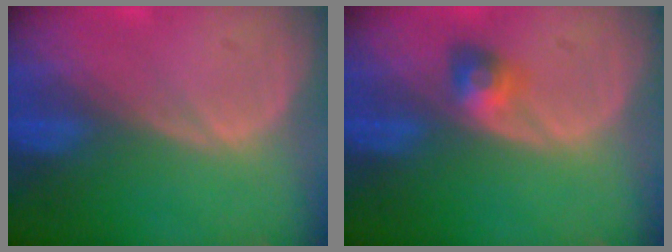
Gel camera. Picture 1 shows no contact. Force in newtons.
{"total": 3.0, "press": 2.6, "slide": 1.3}